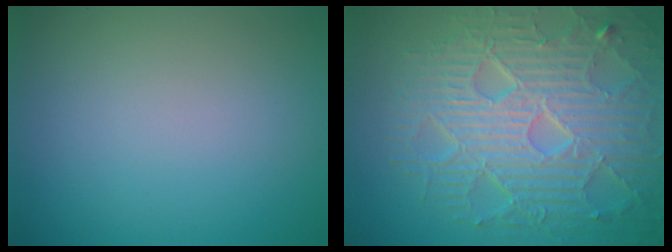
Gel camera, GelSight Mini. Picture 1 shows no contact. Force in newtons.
{"total": 9.0, "press": 6.5, "slide": 6.3}